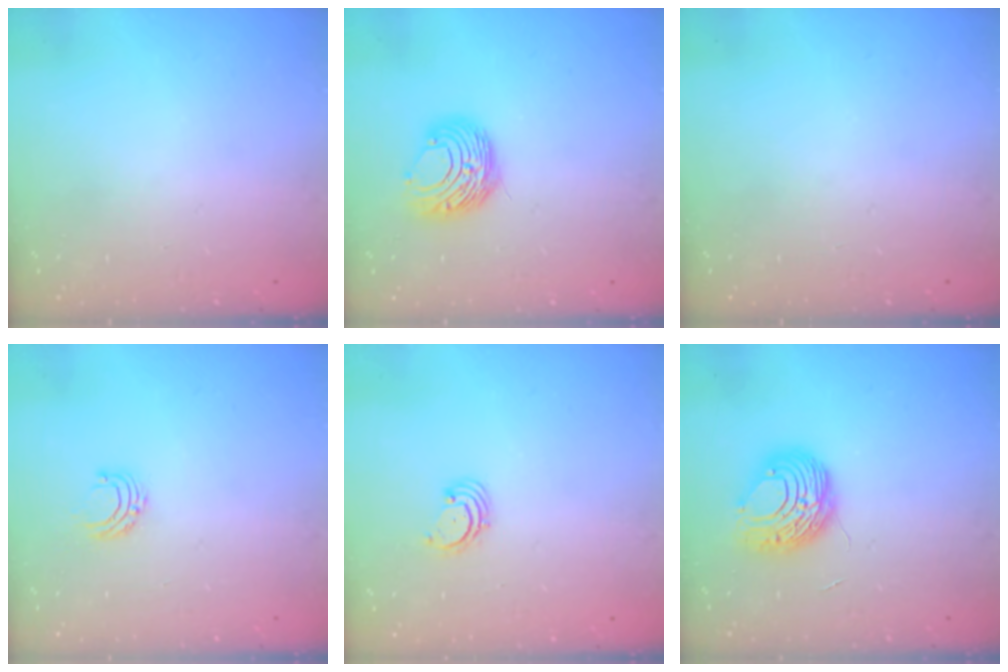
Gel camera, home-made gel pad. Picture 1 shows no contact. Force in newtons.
{"total": 9.7, "press": 9.7, "slide": 1.0}
{"total": 0.0}
{"total": 5.2, "press": 5.1, "slide": 0.5}
{"total": 1.7, "press": 1.7, "slide": 0.2}
{"total": 9.0, "press": 9.0, "slide": 0.9}